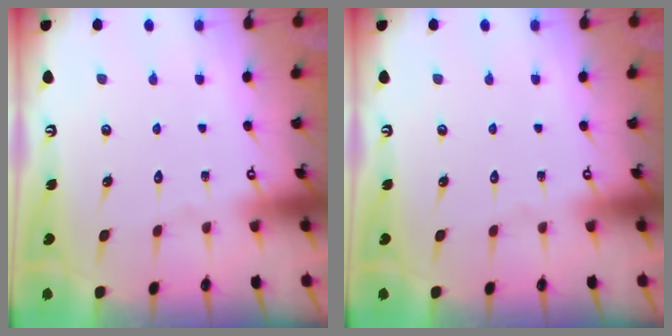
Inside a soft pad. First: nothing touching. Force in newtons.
{"total": 0.0}